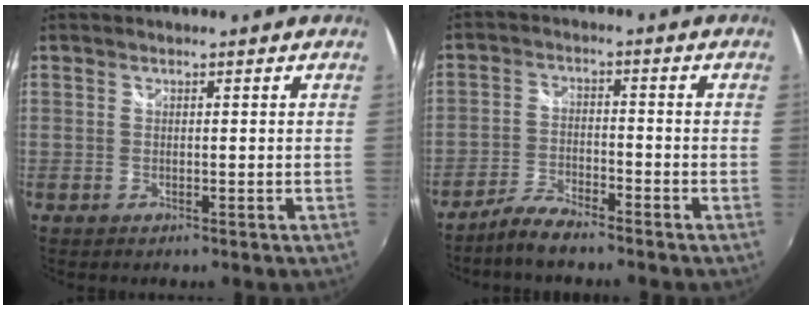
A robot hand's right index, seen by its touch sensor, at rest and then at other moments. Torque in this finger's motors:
{"motor_torque": [-0.04, -0.06, 0.14, 0.02]}